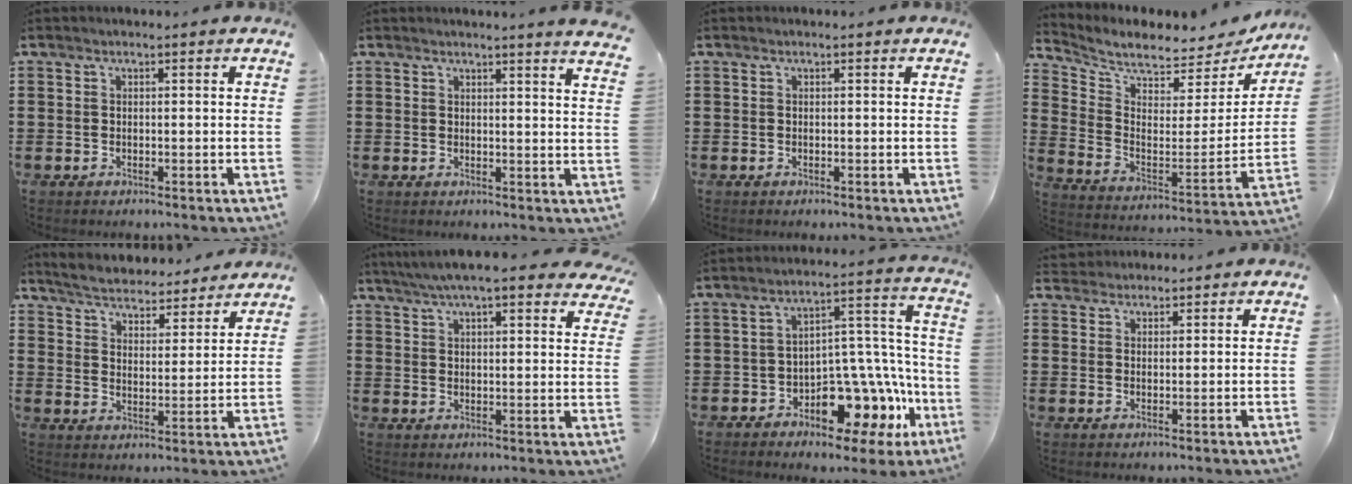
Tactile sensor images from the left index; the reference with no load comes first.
{"total": 2.5, "force": [2.3, -0.7, 0.7], "torque": [-0.018, -0.011, 0.043]}
{"total": 0.0}
{"total": 5.1, "force": [4.9, 0.8, 1.1], "torque": [-0.052, -0.055, 0.080]}
{"total": 4.5, "force": [4.5, -0.1, 0.2], "torque": [-0.029, -0.036, 0.074]}
{"total": 6.7, "force": [5.9, 0.3, 3.2], "torque": [-0.080, -0.018, 0.105]}
{"total": 10.5, "force": [-6.1, 5.5, 6.4], "torque": [-0.101, 0.003, -0.106]}
{"total": 2.4, "force": [2.1, 1.0, -0.3], "torque": [-0.002, 0.003, 0.041]}